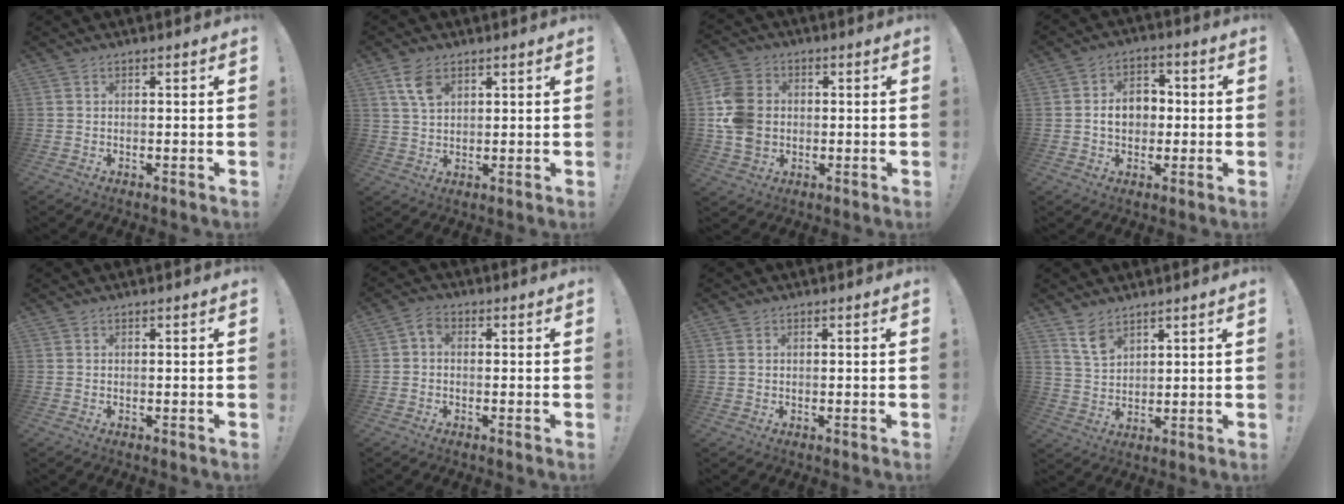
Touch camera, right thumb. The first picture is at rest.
{"total": 6.5, "force": [3.3, 3.6, 4.3], "torque": [-0.076, -0.010, 0.063]}
{"total": 14.5, "force": [0.2, 11.5, 8.8], "torque": [-0.183, 0.006, 0.005]}
{"total": 9.3, "force": [0.1, 7.2, 5.9], "torque": [-0.093, 0.013, 0.004]}
{"total": 0.0}
{"total": 2.5, "force": [-0.6, 1.7, 1.8], "torque": [-0.033, 0.009, -0.010]}
{"total": 1.0, "force": [0.5, 0.7, 0.4], "torque": [-0.004, 0.000, 0.009]}
{"total": 7.1, "force": [5.3, 3.6, 3.1], "torque": [-0.055, -0.026, 0.100]}